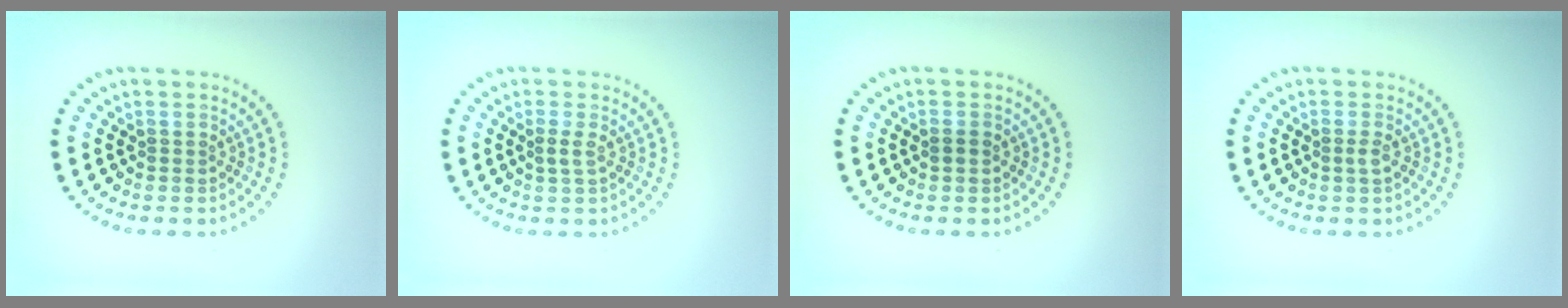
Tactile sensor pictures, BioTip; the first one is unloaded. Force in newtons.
{"total": 0.9, "press": 0.8, "slide": 0.3}
{"total": 0.7, "press": 0.7, "slide": 0.1}
{"total": 0.8, "press": 0.6, "slide": 0.4}